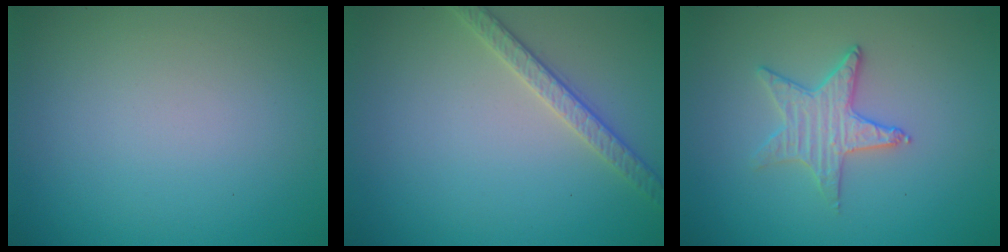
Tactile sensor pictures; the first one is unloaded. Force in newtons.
{"total": 2.7, "press": 2.6, "slide": 0.6}
{"total": 2.8, "press": 2.8, "slide": 0.4}